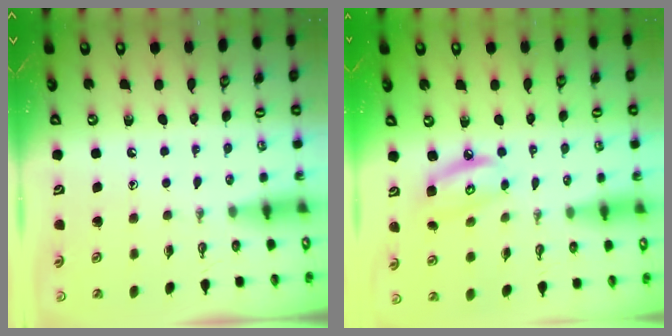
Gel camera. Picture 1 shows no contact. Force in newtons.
{"total": 6.4, "press": 6.4, "slide": 0.5}